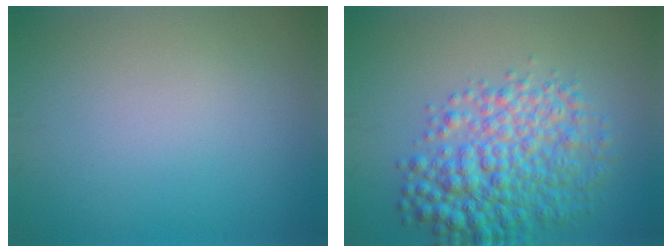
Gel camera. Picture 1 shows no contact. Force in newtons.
{"total": 6.9, "press": 6.9, "slide": 0.1}